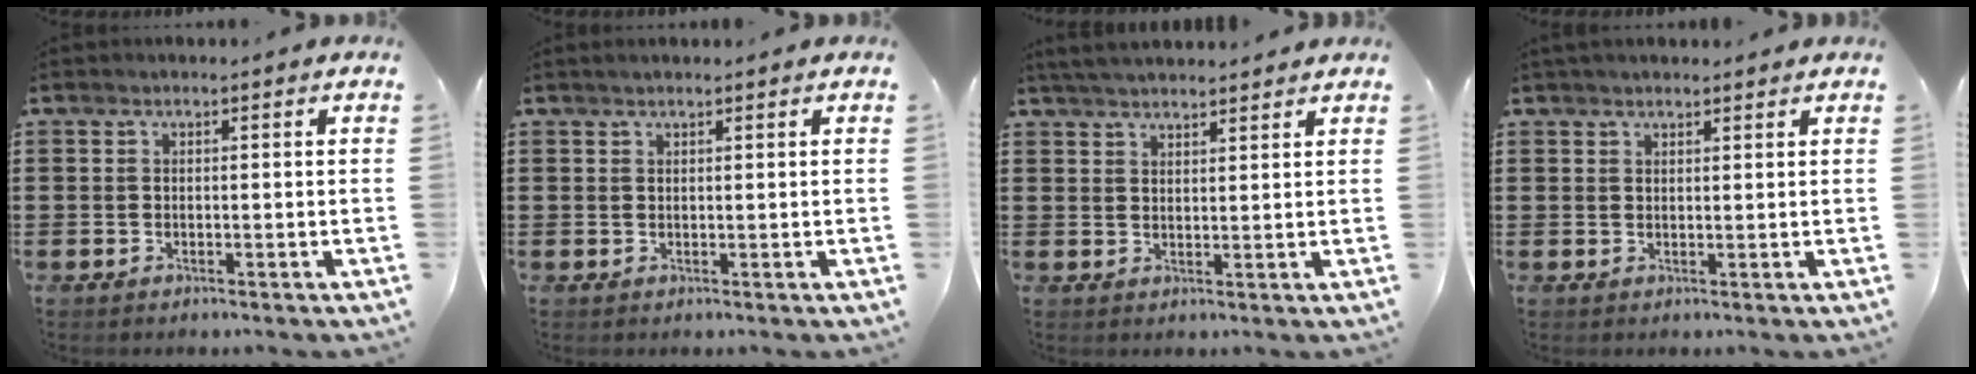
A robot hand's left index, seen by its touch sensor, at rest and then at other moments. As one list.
[{"total": 0.8, "force": [0.6, 0.1, 0.4], "torque": [-0.009, 0.001, 0.011]}, {"total": 3.6, "force": [3.5, 0.2, 0.8], "torque": [-0.026, -0.004, 0.066]}, {"total": 1.6, "force": [1.5, 0.3, 0.4], "torque": [-0.010, 0.002, 0.029]}]